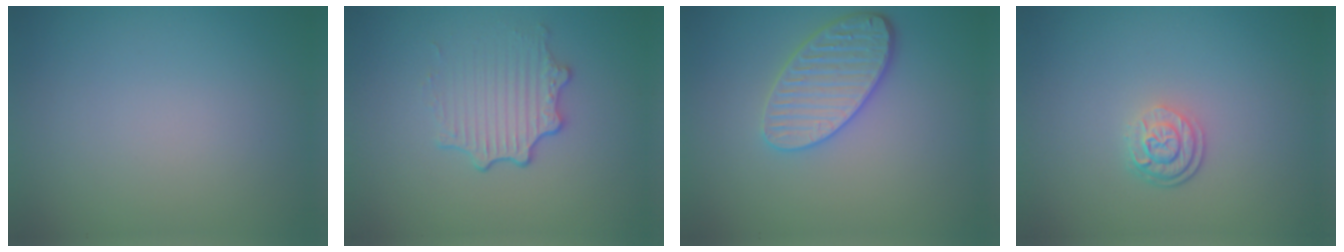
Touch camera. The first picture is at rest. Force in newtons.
{"total": 3.4, "press": 2.8, "slide": 1.9}
{"total": 4.0, "press": 3.6, "slide": 1.7}
{"total": 2.6, "press": 2.0, "slide": 1.6}